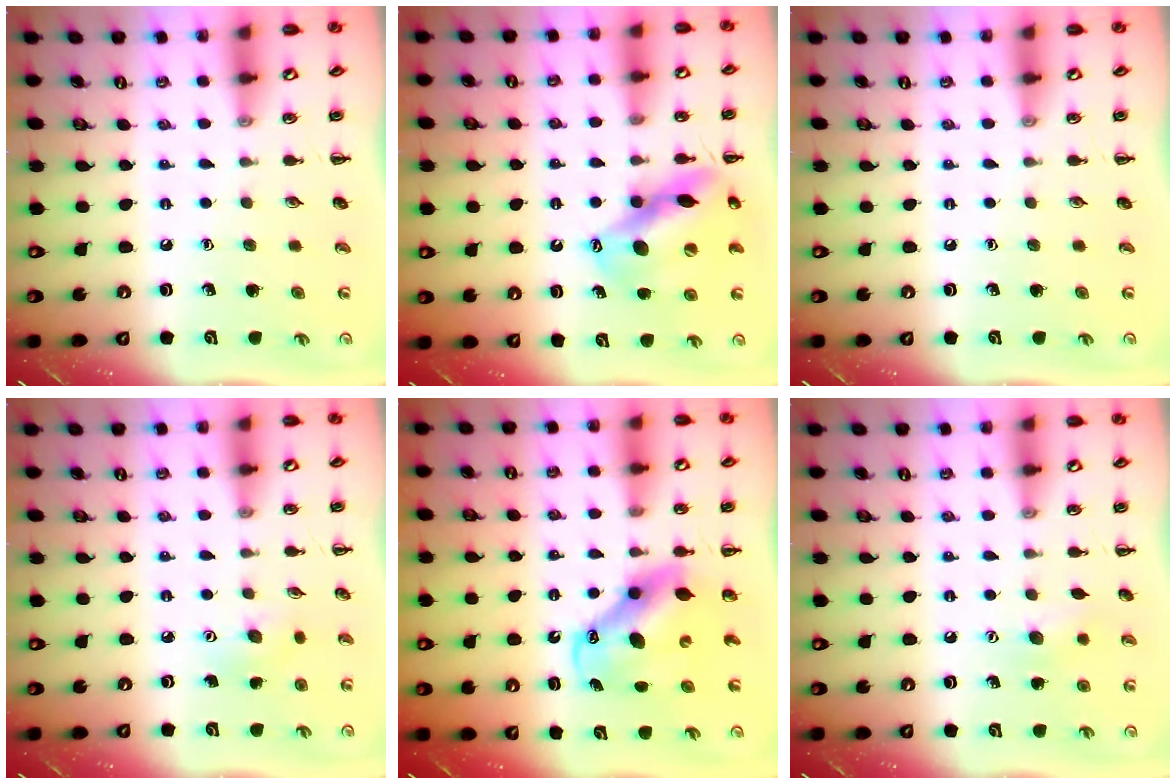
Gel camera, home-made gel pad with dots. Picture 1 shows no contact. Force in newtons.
{"total": 14.4, "press": 13.9, "slide": 3.9}
{"total": 0.0}
{"total": 5.6, "press": 5.4, "slide": 1.6}
{"total": 8.4, "press": 8.2, "slide": 2.1}
{"total": 8.9, "press": 8.8, "slide": 1.5}